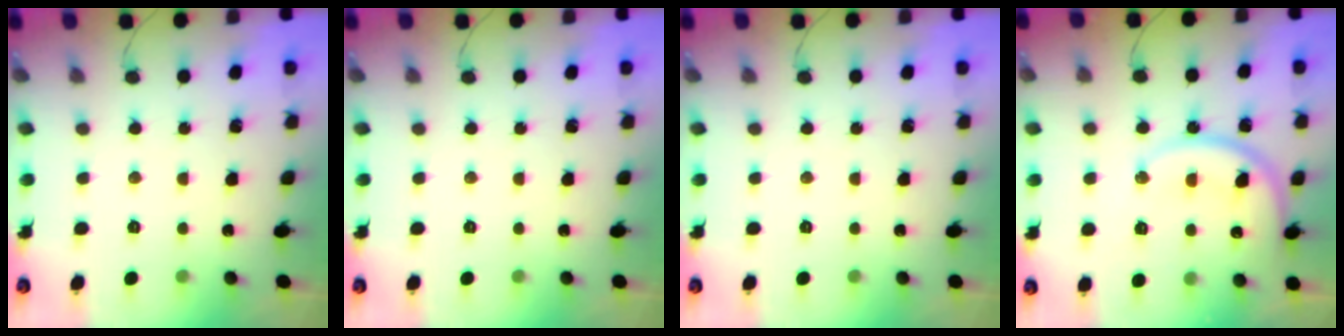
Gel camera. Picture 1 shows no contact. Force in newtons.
{"total": 0.0}
{"total": 0.0}
{"total": 14.3, "press": 14.3, "slide": 1.1}